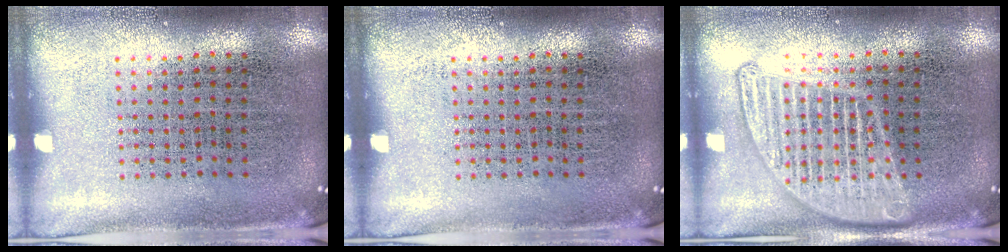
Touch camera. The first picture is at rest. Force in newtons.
{"total": 0.0}
{"total": 1.7, "press": 1.7, "slide": 0.2}